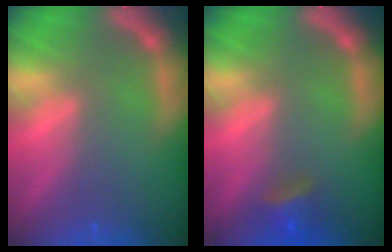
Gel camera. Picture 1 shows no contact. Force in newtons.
{"total": 2.9}